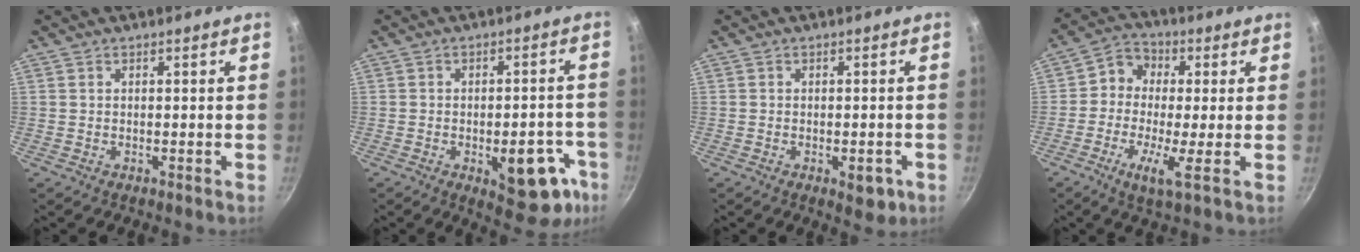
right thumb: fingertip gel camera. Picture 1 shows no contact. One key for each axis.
{"total": 13.6, "fx": -5.1, "fy": 6.6, "fz": 10.7, "tx": -0.079, "ty": 0.023, "tz": -0.058}
{"total": 4.4, "fx": -1.7, "fy": 2.2, "fz": 3.4, "tx": -0.025, "ty": 0.010, "tz": -0.017}
{"total": 8.5, "fx": -0.8, "fy": 4.4, "fz": 7.2, "tx": -0.122, "ty": 0.023, "tz": -0.033}